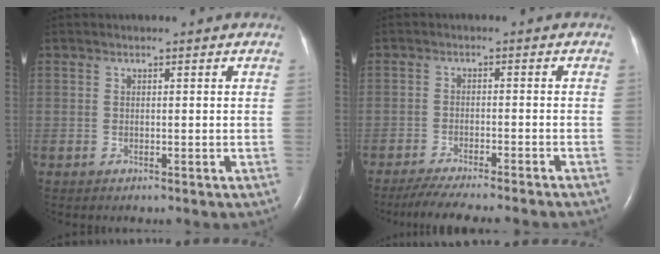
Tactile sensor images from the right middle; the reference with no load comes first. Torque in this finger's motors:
{"motor_torque": [0.92, -1.21, 0.11, 0.07]}